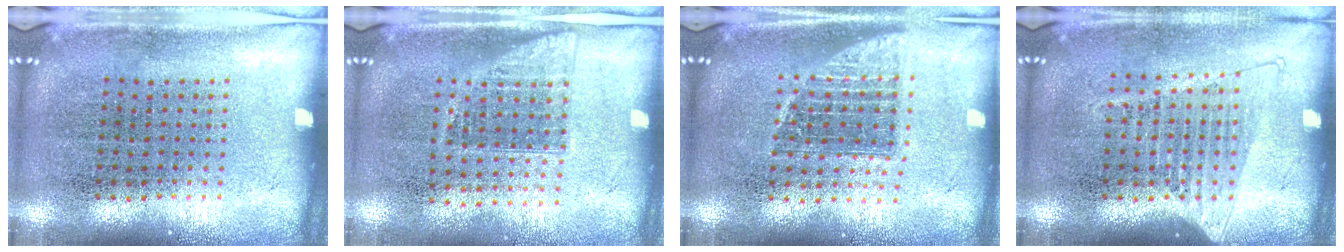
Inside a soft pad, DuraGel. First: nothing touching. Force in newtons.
{"total": 1.1, "press": 0.9, "slide": 0.6}
{"total": 1.3, "press": 1.1, "slide": 0.8}
{"total": 1.3, "press": 1.1, "slide": 0.5}